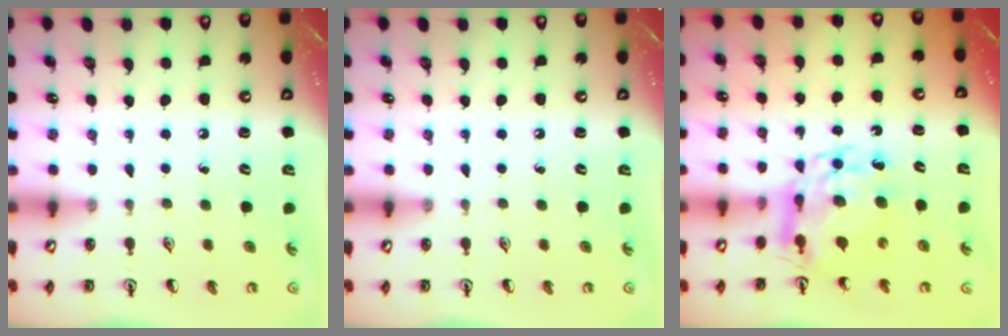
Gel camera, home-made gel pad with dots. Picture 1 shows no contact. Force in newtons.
{"total": 0.0}
{"total": 11.1, "press": 11.1, "slide": 1.0}